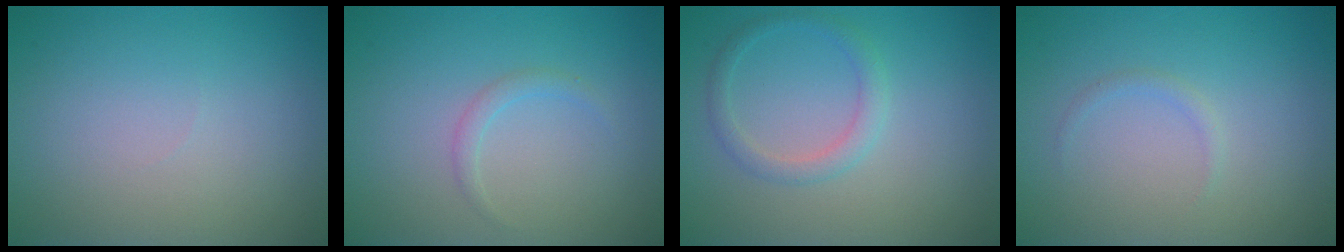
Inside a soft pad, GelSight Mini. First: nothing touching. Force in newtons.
{"total": 1.0, "press": 1.0, "slide": 0.1}
{"total": 1.9, "press": 1.9, "slide": 0.1}
{"total": 0.7, "press": 0.7, "slide": 0.1}